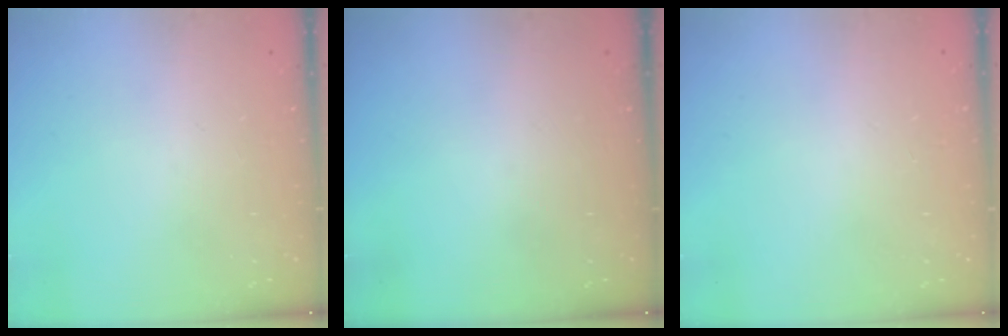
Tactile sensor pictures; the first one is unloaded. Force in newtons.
{"total": 0.0}
{"total": 2.4, "press": 2.4, "slide": 0.2}